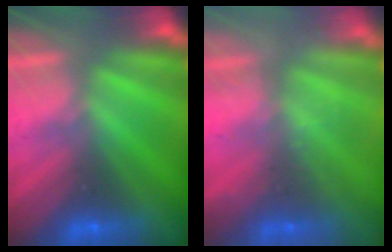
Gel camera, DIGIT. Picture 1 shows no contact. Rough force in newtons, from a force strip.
{"total": 2.4}